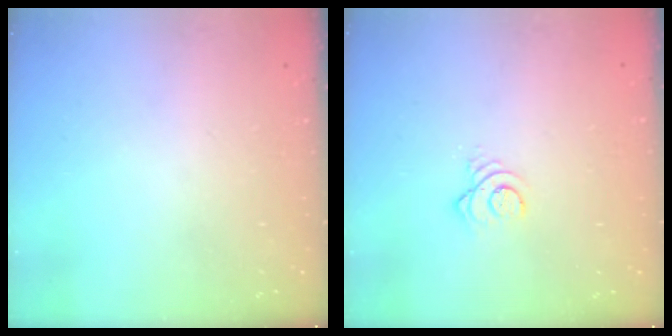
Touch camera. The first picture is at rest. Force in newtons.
{"total": 3.8, "press": 3.8, "slide": 0.0}